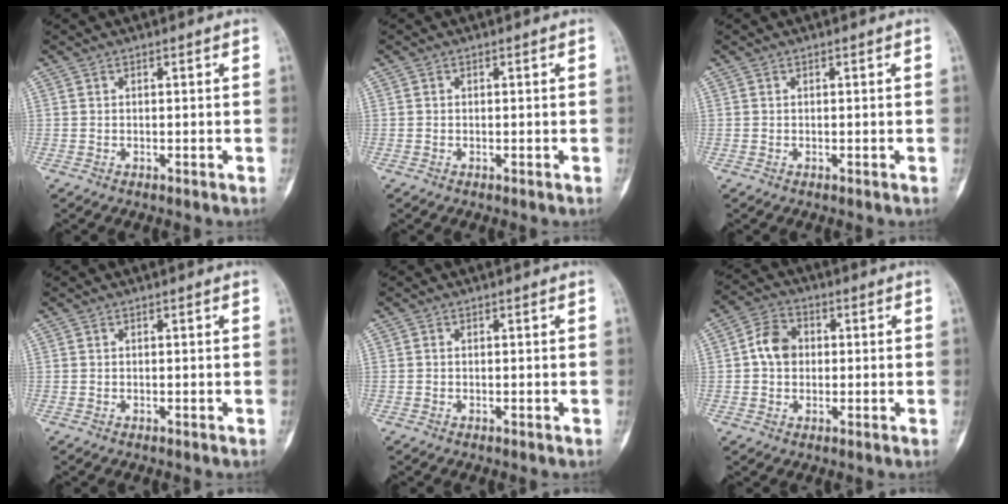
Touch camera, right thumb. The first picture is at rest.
{"total": 0.0}
{"total": 0.0}
{"total": 0.0}
{"total": 0.0}
{"total": 6.7, "force": [0.4, 5.3, 4.0], "torque": [-0.058, 0.015, 0.000]}